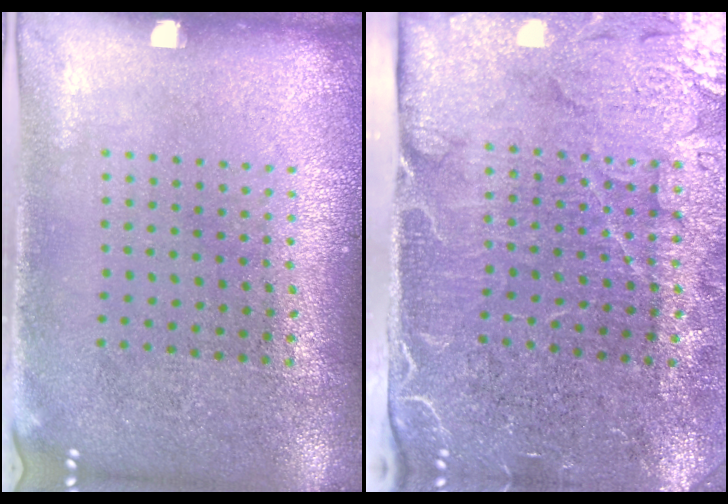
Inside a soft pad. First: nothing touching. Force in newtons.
{"total": 4.6, "press": 3.9, "slide": 2.5}